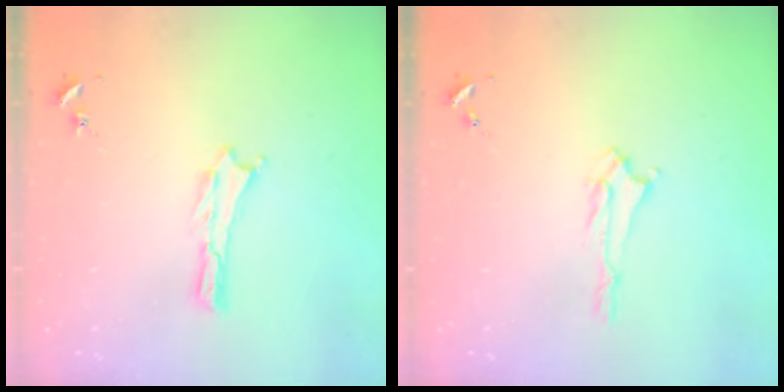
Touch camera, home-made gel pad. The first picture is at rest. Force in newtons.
{"total": 1.4, "press": 1.3, "slide": 0.2}